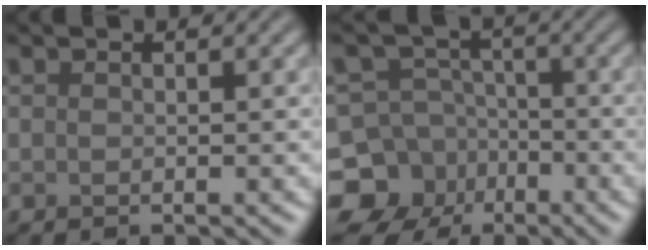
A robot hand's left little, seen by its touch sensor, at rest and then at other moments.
{"total": 10.2, "force": [-5.2, 8.6, 1.8], "torque": [-0.042, -0.015, -0.108]}